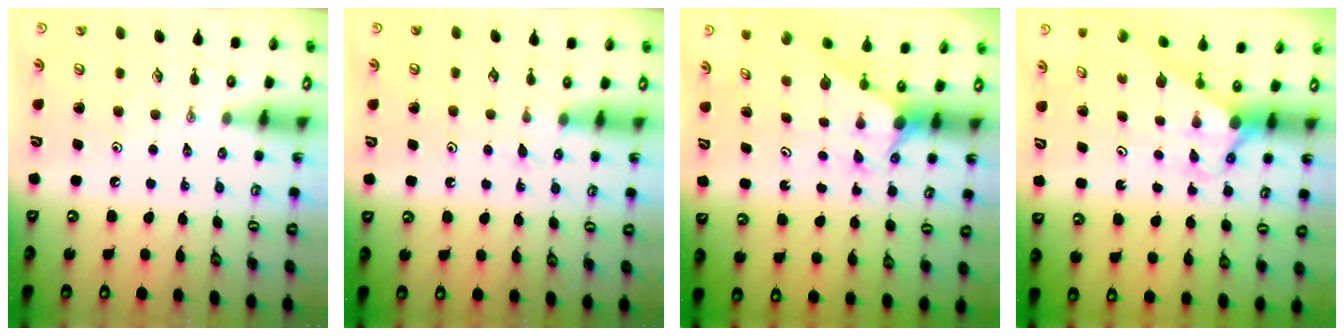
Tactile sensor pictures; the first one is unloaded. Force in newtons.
{"total": 3.6, "press": 3.6, "slide": 0.4}
{"total": 2.6, "press": 2.6, "slide": 0.1}
{"total": 2.6, "press": 2.5, "slide": 0.3}